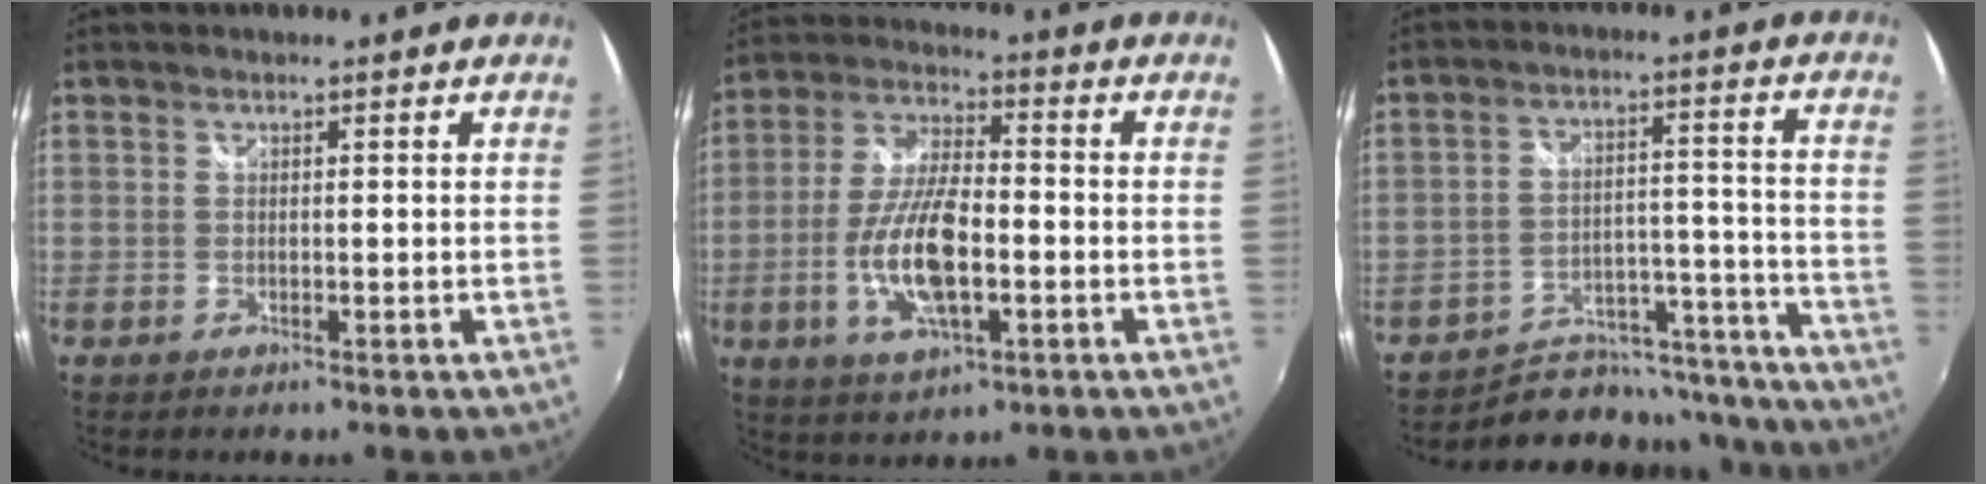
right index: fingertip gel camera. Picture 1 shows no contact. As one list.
[{"total": 13.6, "force": [-3.5, 4.9, 12.2], "torque": [-0.250, -0.005, -0.065]}, {"total": 19.7, "force": [-17.5, 8.1, 4.2], "torque": [-0.069, 0.059, -0.220]}]